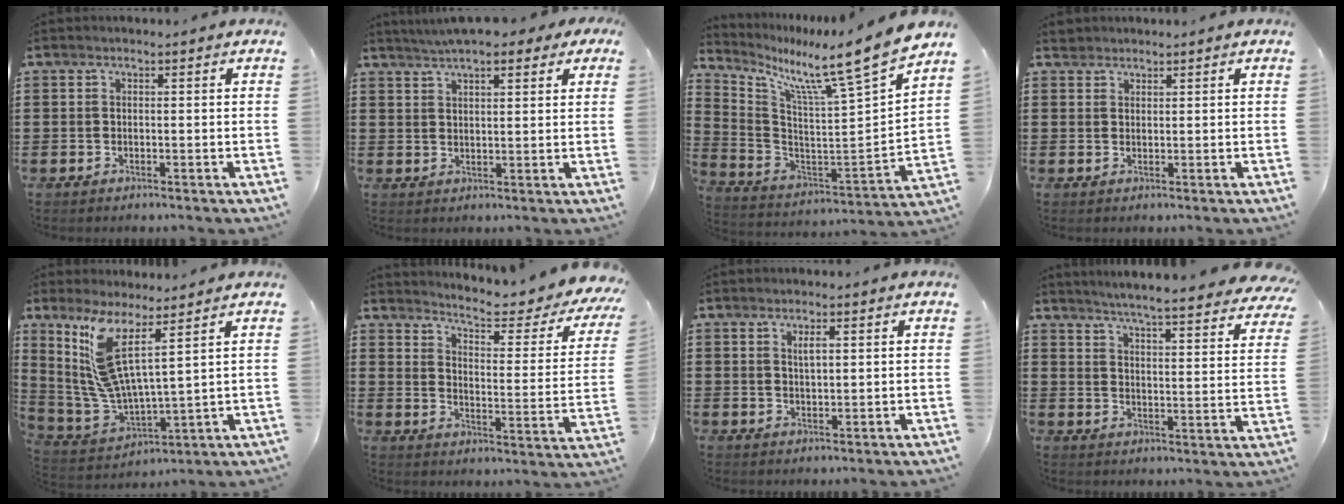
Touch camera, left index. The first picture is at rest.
{"total": 4.8, "force": [4.0, 1.2, 2.3], "torque": [-0.049, 0.000, 0.071]}
{"total": 10.8, "force": [9.2, -0.9, 5.5], "torque": [-0.121, -0.088, 0.134]}
{"total": 1.4, "force": [1.3, 0.7, 0.0], "torque": [-0.005, 0.002, 0.026]}
{"total": 10.1, "force": [5.7, 1.7, 8.2], "torque": [-0.203, -0.049, 0.094]}
{"total": 5.0, "force": [4.3, 0.2, 2.4], "torque": [-0.055, -0.042, 0.060]}
{"total": 2.0, "force": [0.7, 0.6, 1.8], "torque": [-0.035, 0.003, 0.011]}
{"total": 4.4, "force": [4.3, -0.5, 0.9], "torque": [-0.040, -0.033, 0.069]}